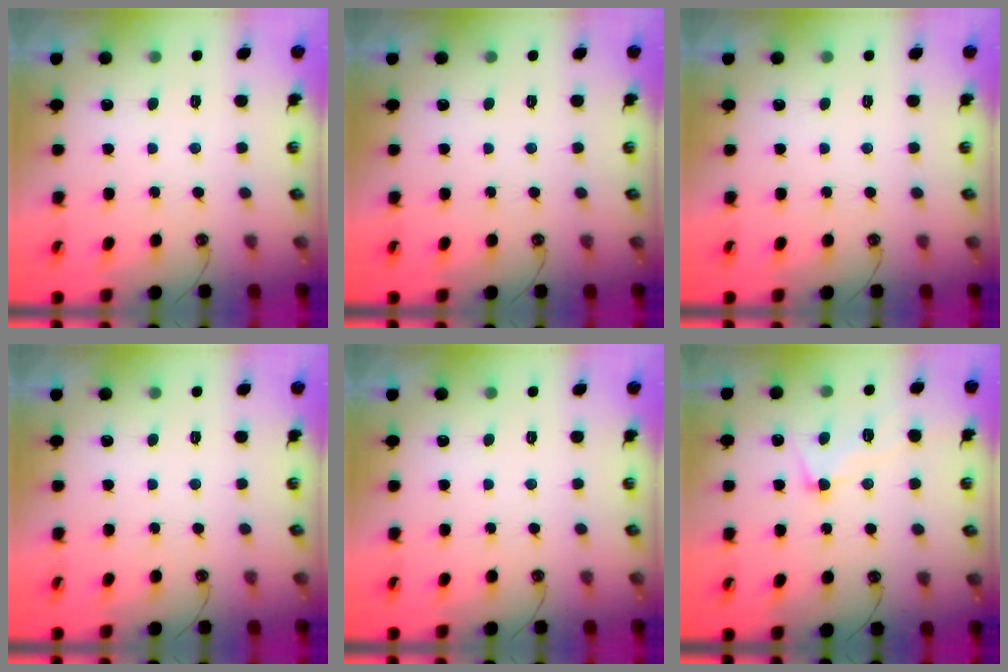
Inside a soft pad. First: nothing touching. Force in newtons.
{"total": 0.0}
{"total": 0.0}
{"total": 0.0}
{"total": 0.0}
{"total": 6.3, "press": 6.2, "slide": 0.6}